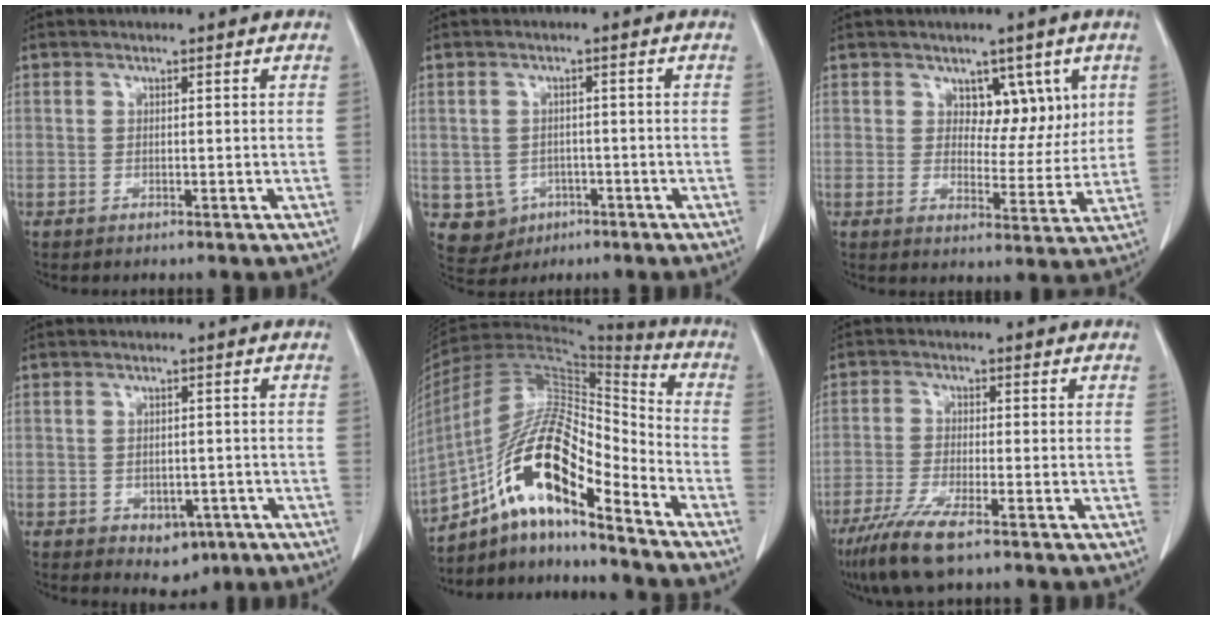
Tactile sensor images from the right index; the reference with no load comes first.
{"total": 5.5, "force": [-1.8, 5.1, 1.0], "torque": [-0.016, 0.005, -0.016]}
{"total": 6.3, "force": [2.9, 3.8, 4.2], "torque": [-0.042, 0.001, 0.046]}
{"total": 4.2, "force": [-1.9, 2.9, 2.3], "torque": [-0.023, 0.003, -0.012]}
{"total": 17.2, "force": [-9.9, 4.1, 13.5], "torque": [-0.255, 0.028, -0.171]}
{"total": 7.5, "force": [-5.0, 0.8, 5.6], "torque": [-0.112, -0.021, -0.089]}